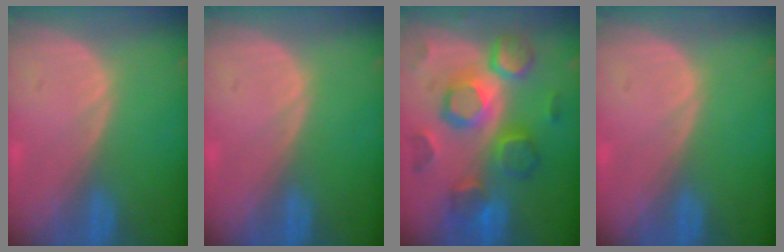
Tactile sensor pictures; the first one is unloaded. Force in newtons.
{"total": 0.0}
{"total": 11.2, "press": 11.2, "slide": 0.9}
{"total": 0.0}